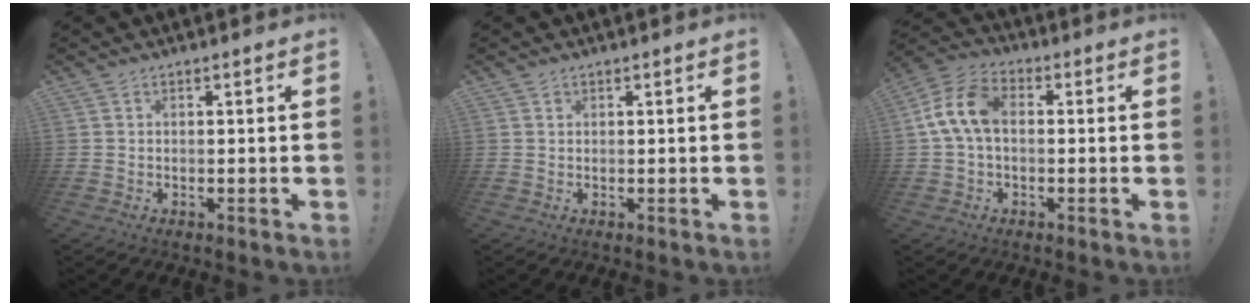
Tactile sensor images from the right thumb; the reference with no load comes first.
{"total": 0.6, "force": [0.5, 0.4, -0.1], "torque": [0.007, -0.002, 0.008]}
{"total": 10.9, "force": [0.8, 6.9, 8.4], "torque": [-0.162, 0.014, 0.022]}